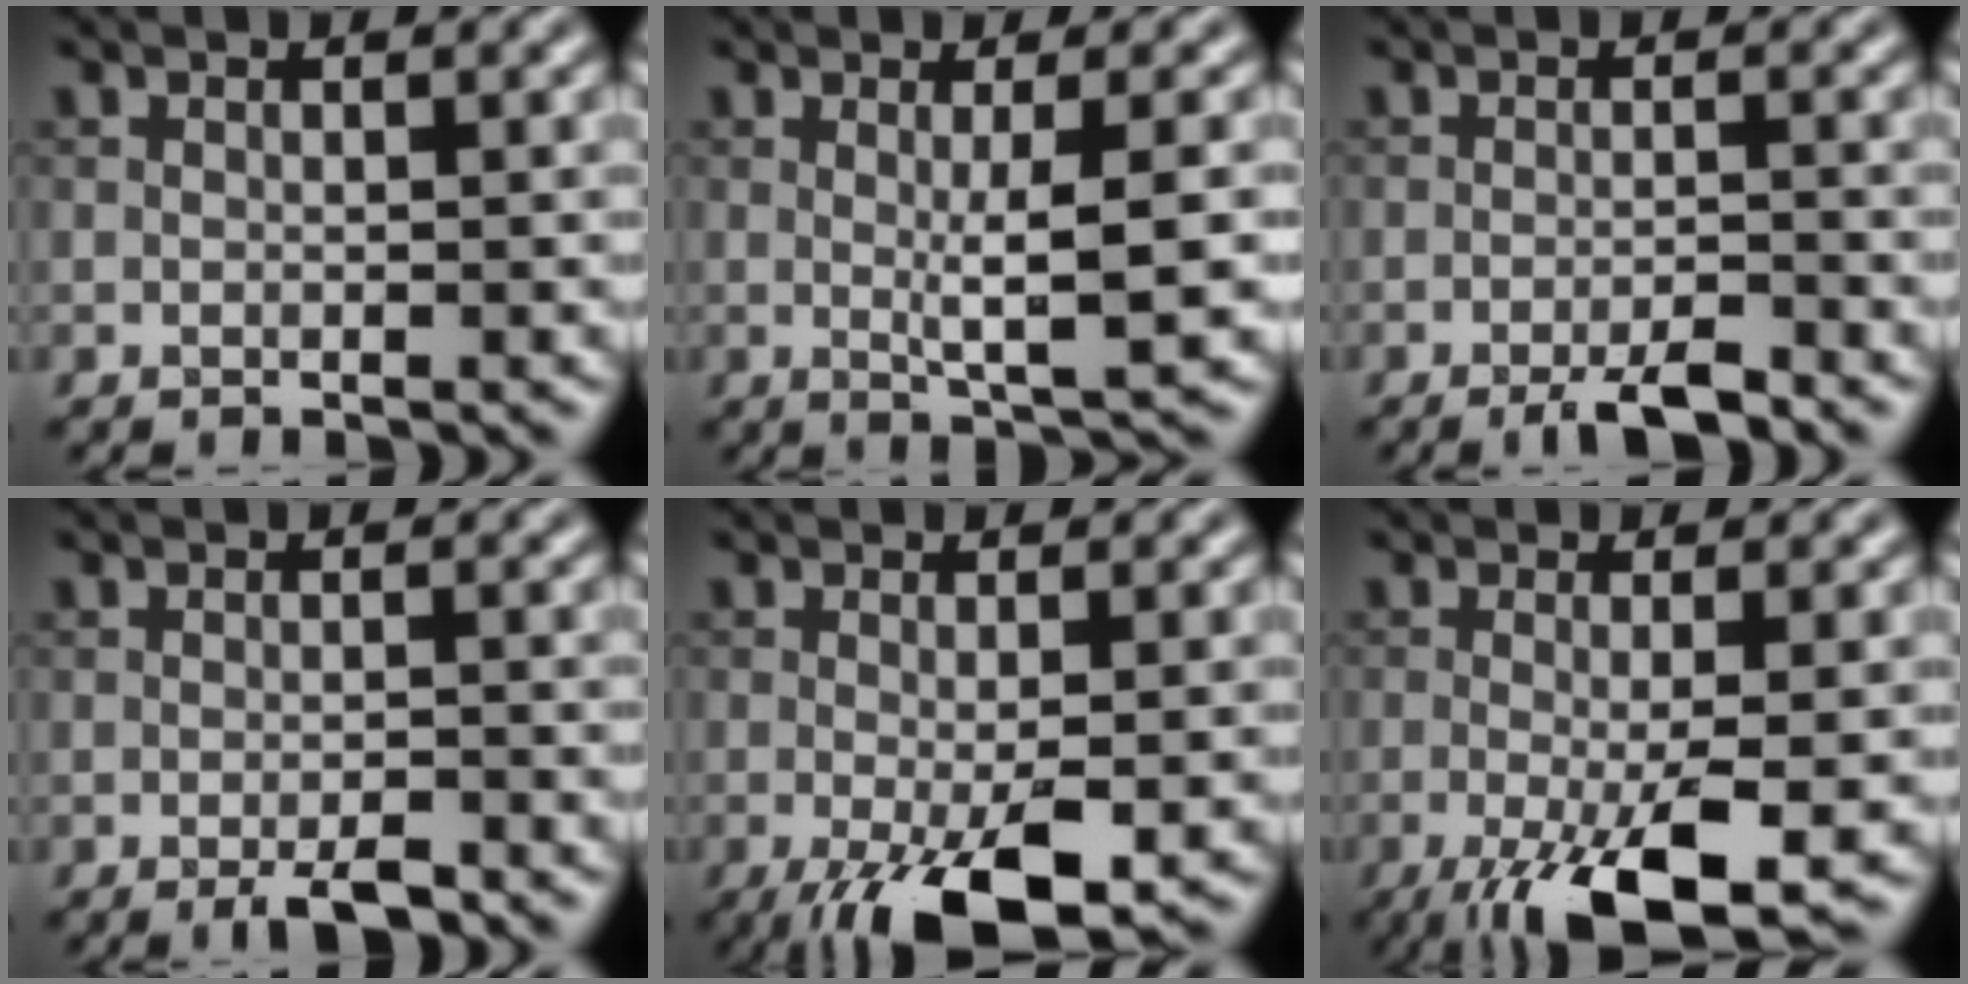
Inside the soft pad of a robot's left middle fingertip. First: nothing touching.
{"total": 3.8, "force": [0.0, 0.6, 3.8], "torque": [-0.060, -0.003, 0.000]}
{"total": 3.2, "force": [-2.4, 0.4, 2.1], "torque": [-0.034, -0.001, -0.045]}
{"total": 2.5, "force": [-1.7, 0.4, 1.8], "torque": [-0.028, -0.003, -0.032]}
{"total": 6.7, "force": [-2.9, 2.0, 5.7], "torque": [-0.100, -0.014, -0.046]}
{"total": 8.3, "force": [-3.5, 2.1, 7.2], "torque": [-0.129, -0.014, -0.057]}